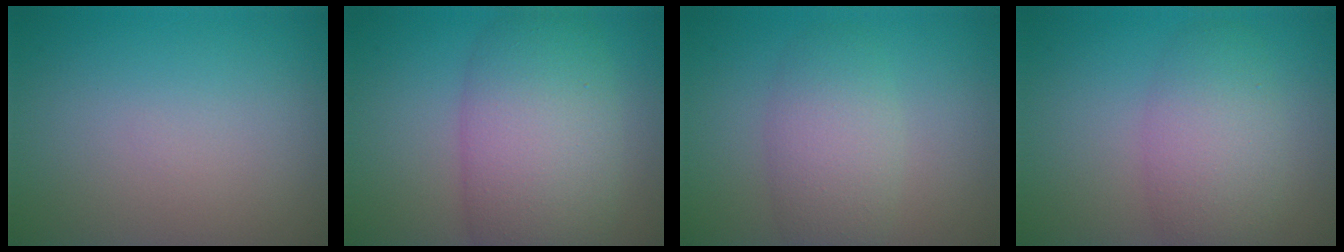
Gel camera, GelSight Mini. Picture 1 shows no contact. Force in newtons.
{"total": 8.7, "press": 8.6, "slide": 0.2}
{"total": 4.0, "press": 4.0, "slide": 0.3}
{"total": 4.7, "press": 4.7, "slide": 0.1}